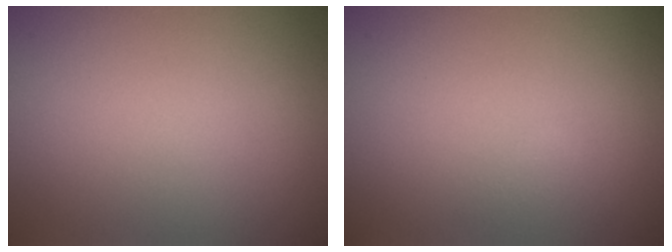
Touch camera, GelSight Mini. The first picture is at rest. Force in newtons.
{"total": 0.6, "press": 0.6, "slide": 0.1}